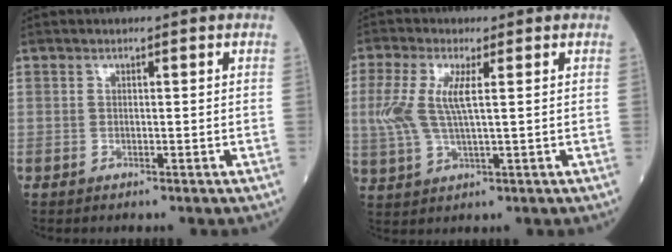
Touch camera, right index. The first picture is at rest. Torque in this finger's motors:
{"motor_torque": [0.30, 0.06, 0.17, 0.13]}